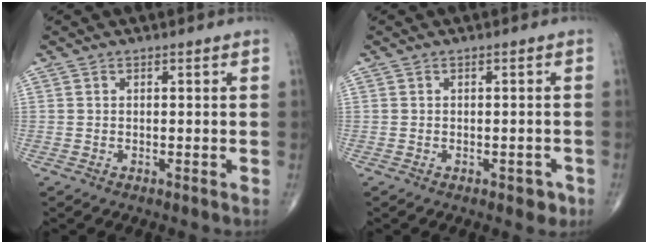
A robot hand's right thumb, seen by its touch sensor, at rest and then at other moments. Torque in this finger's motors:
{"motor_torque": [0.55, 0.41, 0.14, -0.55, 0.08]}